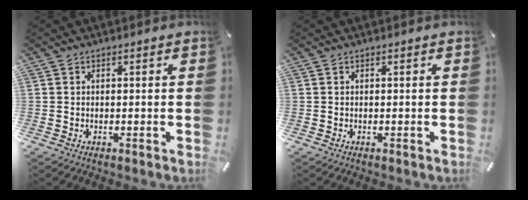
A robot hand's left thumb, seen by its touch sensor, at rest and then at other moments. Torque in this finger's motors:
{"motor_torque": [0.00, 0.00, 0.09, 0.07, 0.00]}